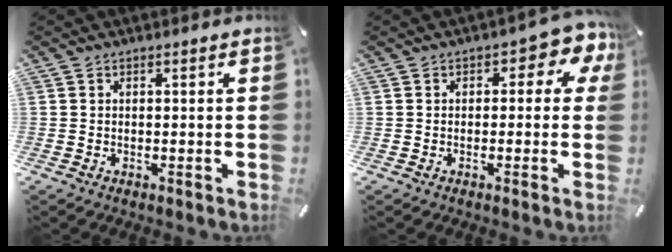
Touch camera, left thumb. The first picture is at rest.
{"total": 5.1, "force": [1.6, 2.9, 4.0], "torque": [-0.050, -0.004, 0.021]}